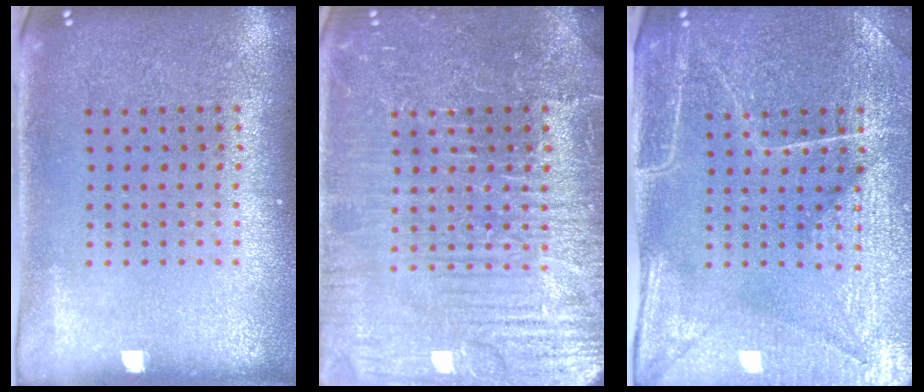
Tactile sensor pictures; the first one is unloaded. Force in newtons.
{"total": 4.9, "press": 4.9, "slide": 0.5}
{"total": 4.5, "press": 4.2, "slide": 1.6}